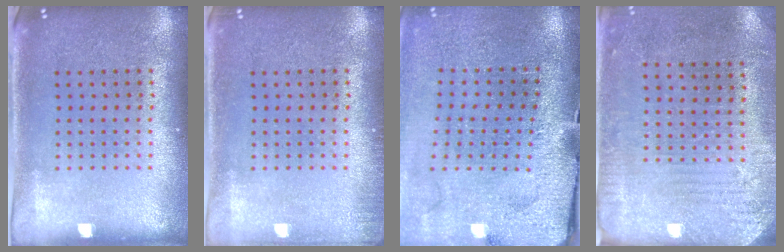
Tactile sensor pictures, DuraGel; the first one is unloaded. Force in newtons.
{"total": 0.9, "press": 0.9, "slide": 0.2}
{"total": 3.1, "press": 2.9, "slide": 1.3}
{"total": 2.8, "press": 2.4, "slide": 1.5}